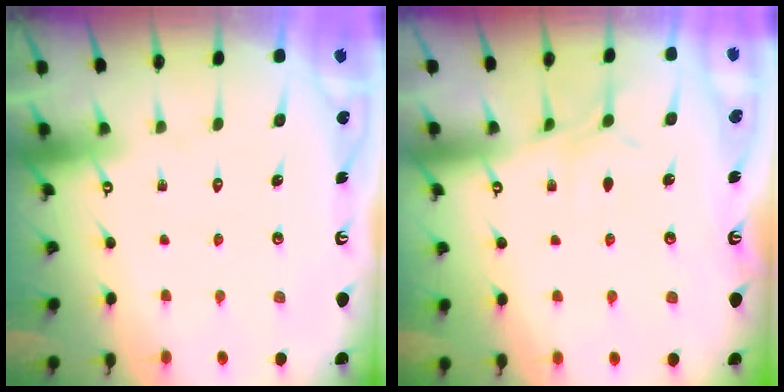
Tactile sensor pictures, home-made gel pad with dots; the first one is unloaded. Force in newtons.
{"total": 5.2, "press": 5.1, "slide": 0.5}